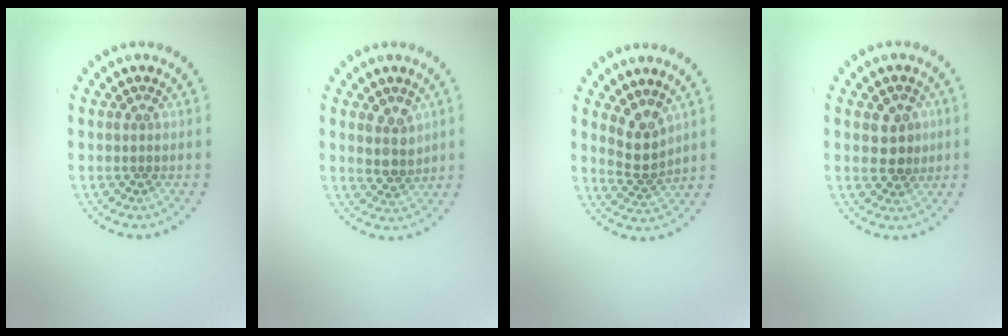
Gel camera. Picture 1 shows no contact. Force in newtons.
{"total": 2.5, "press": 2.2, "slide": 1.0}
{"total": 2.7, "press": 2.1, "slide": 1.7}
{"total": 2.7, "press": 2.7, "slide": 0.4}